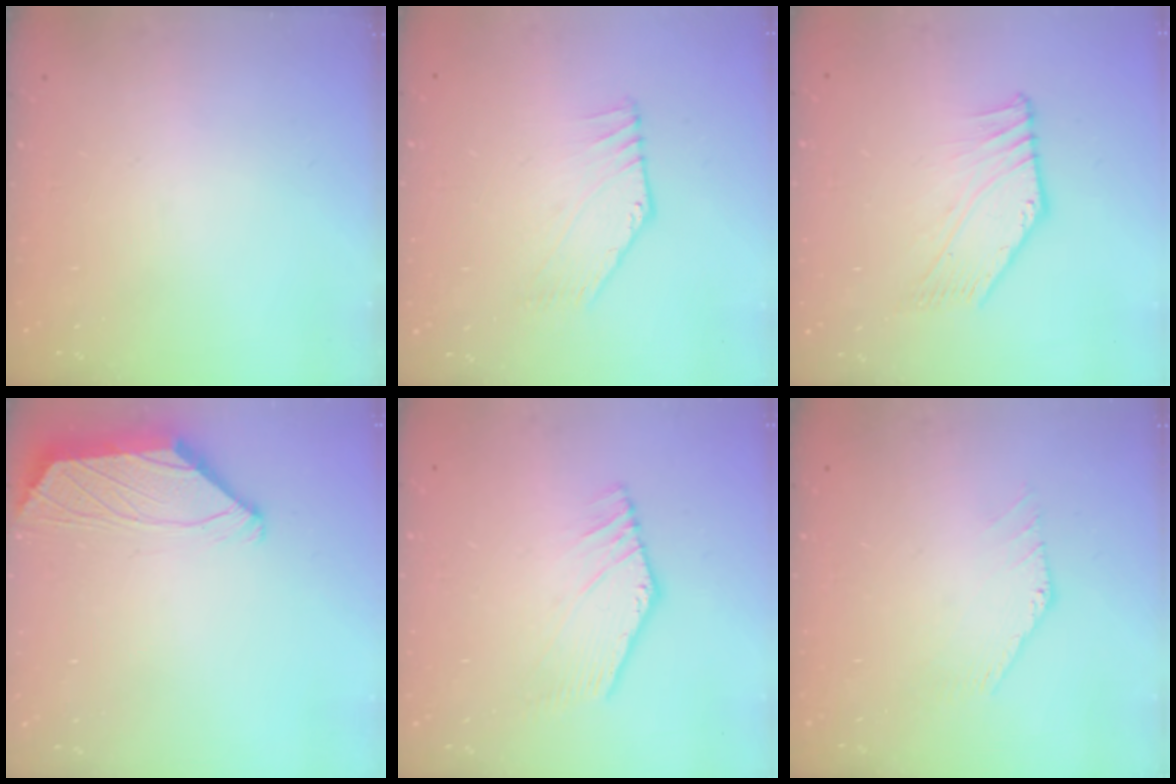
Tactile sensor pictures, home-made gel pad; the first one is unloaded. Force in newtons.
{"total": 2.7, "press": 2.7, "slide": 0.0}
{"total": 0.6, "press": 0.1, "slide": 0.6}
{"total": 2.2, "press": 2.1, "slide": 0.7}
{"total": 2.7, "press": 2.7, "slide": 0.3}
{"total": 0.0}